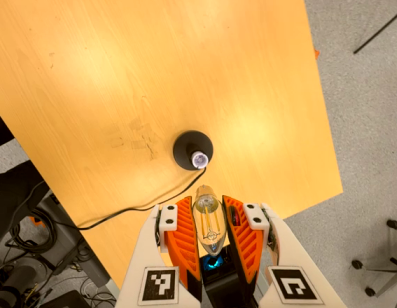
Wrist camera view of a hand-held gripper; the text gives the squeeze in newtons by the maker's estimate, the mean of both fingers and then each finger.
{"total": 12.5, "left": 13.0, "right": 12.0}